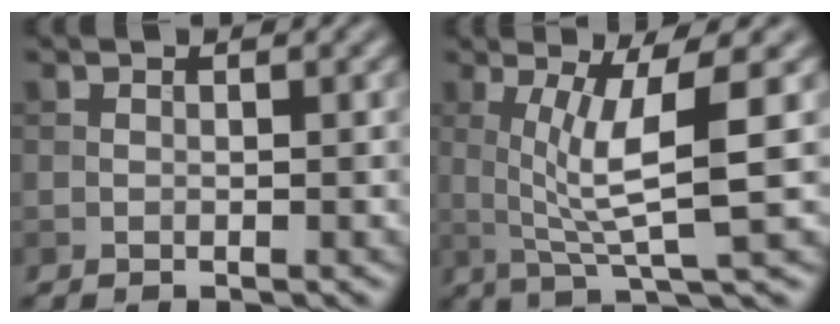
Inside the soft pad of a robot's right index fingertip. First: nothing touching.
{"total": 6.1, "force": [1.0, 1.0, 6.0], "torque": [-0.107, -0.002, 0.023]}